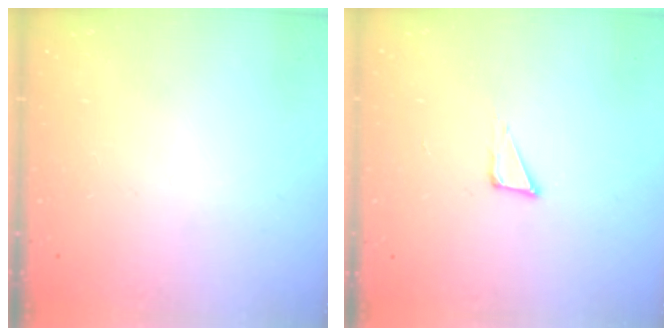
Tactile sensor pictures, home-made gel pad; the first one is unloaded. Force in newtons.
{"total": 4.0, "press": 3.9, "slide": 0.8}